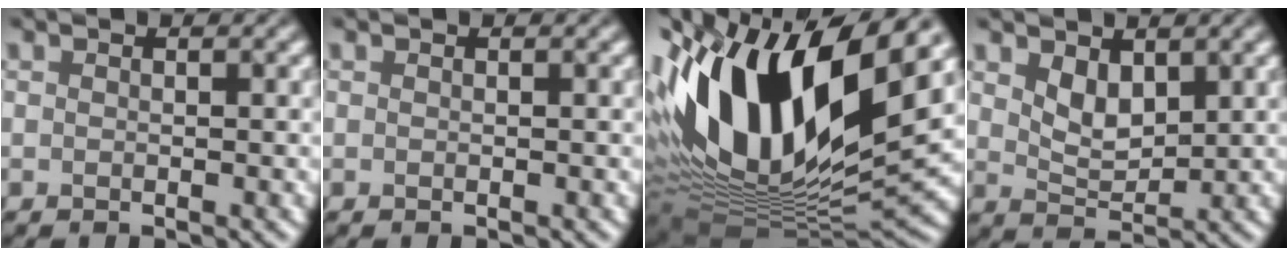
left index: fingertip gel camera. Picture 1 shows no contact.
{"total": 0.0}
{"total": 17.4, "force": [4.0, 8.1, 14.9], "torque": [-0.283, 0.012, 0.061]}
{"total": 2.7, "force": [1.4, 1.5, 1.8], "torque": [-0.037, -0.008, 0.031]}